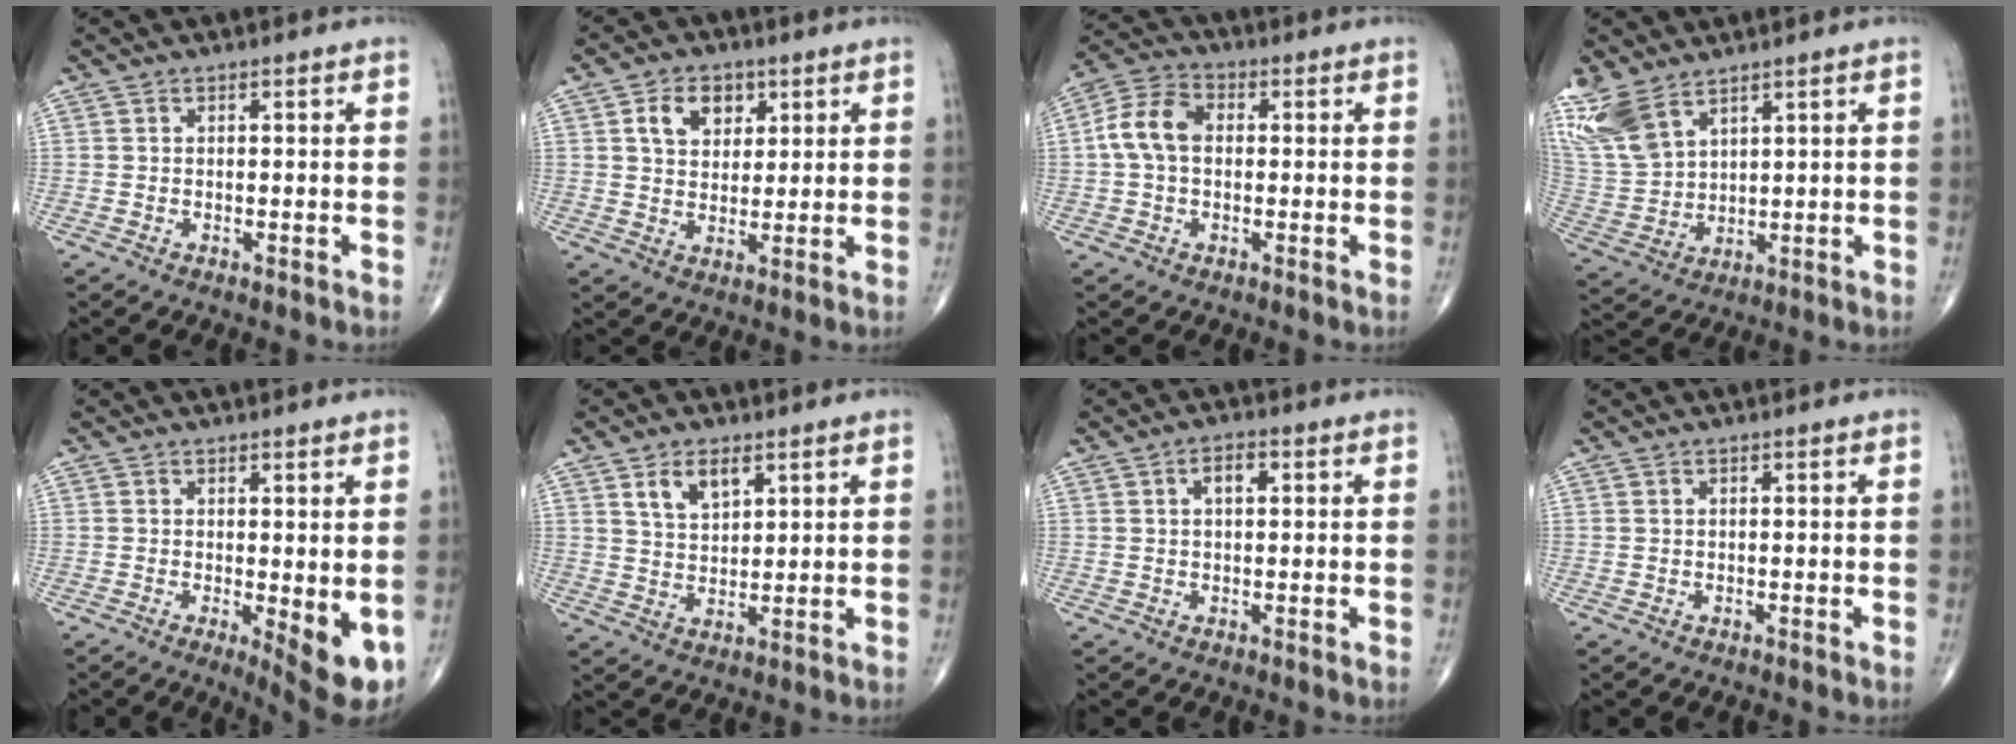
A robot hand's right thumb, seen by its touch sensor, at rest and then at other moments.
{"total": 7.2, "force": [2.9, 5.2, 4.1], "torque": [-0.042, -0.008, 0.049]}
{"total": 8.1, "force": [0.4, 5.6, 5.9], "torque": [-0.116, 0.028, -0.001]}
{"total": 11.2, "force": [7.6, 5.5, 6.1], "torque": [-0.138, -0.021, 0.174]}
{"total": 7.0, "force": [-1.0, 2.2, 6.5], "torque": [-0.082, -0.018, -0.008]}
{"total": 5.9, "force": [3.2, 3.2, 3.8], "torque": [-0.055, -0.019, 0.063]}
{"total": 3.2, "force": [0.9, 1.7, 2.5], "torque": [-0.039, 0.007, 0.013]}
{"total": 0.0}